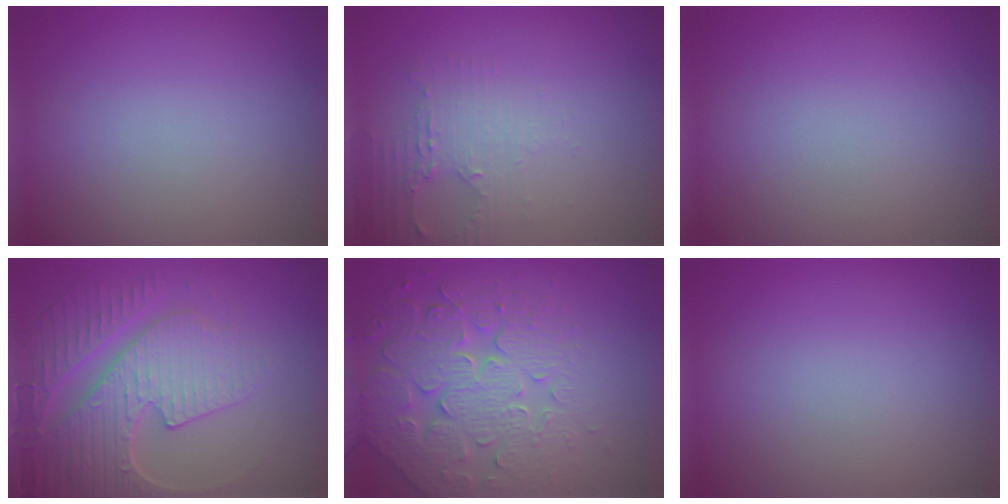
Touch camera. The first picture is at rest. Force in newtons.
{"total": 2.4, "press": 2.3, "slide": 0.9}
{"total": 0.0}
{"total": 6.7, "press": 5.5, "slide": 3.9}
{"total": 6.6, "press": 5.5, "slide": 3.6}
{"total": 0.0}